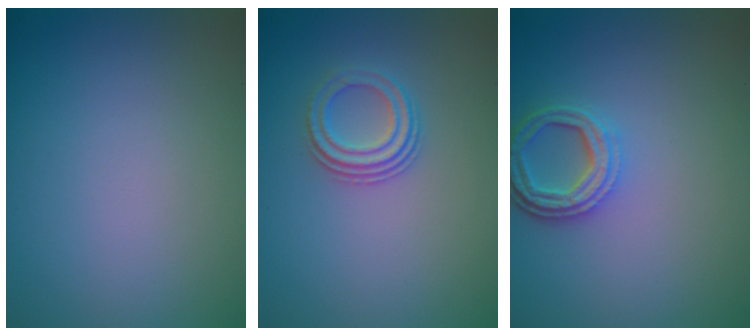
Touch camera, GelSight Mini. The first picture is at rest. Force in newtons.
{"total": 2.8, "press": 2.2, "slide": 1.7}
{"total": 3.3, "press": 2.7, "slide": 1.9}